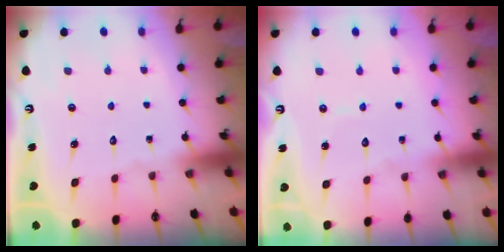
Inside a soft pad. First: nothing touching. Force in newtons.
{"total": 3.9, "press": 3.8, "slide": 0.2}